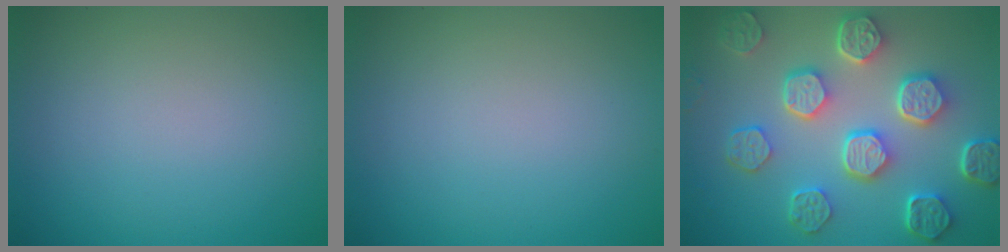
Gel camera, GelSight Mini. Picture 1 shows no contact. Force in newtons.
{"total": 0.0}
{"total": 7.9, "press": 6.0, "slide": 5.1}